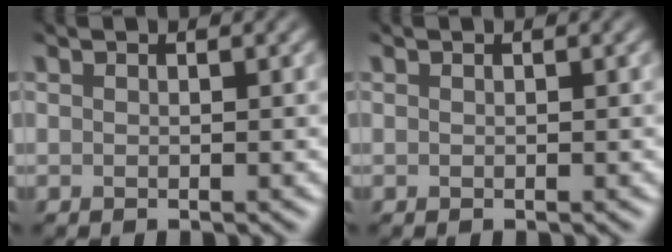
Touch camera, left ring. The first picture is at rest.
{"total": 0.0}